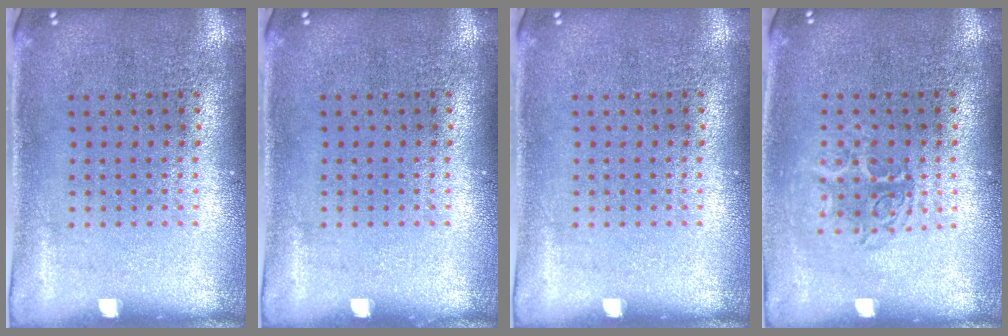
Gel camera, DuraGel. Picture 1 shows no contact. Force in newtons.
{"total": 0.0}
{"total": 0.0}
{"total": 1.2, "press": 1.1, "slide": 0.6}